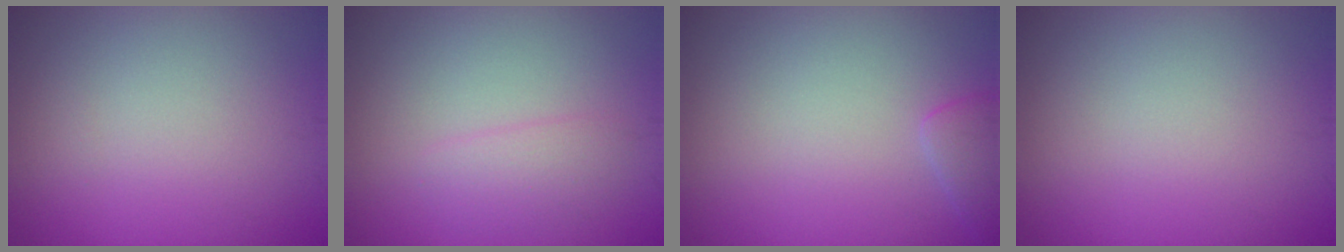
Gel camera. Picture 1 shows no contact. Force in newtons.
{"total": 1.8, "press": 1.8, "slide": 0.0}
{"total": 1.5, "press": 1.5, "slide": 0.1}
{"total": 0.0}